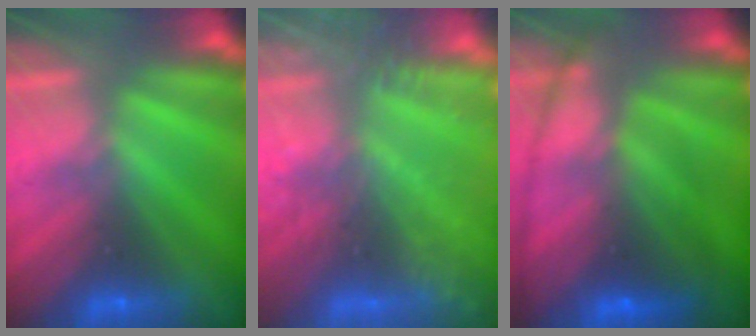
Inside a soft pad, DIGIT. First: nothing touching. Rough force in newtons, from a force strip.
{"total": 6.5}
{"total": 7.2}